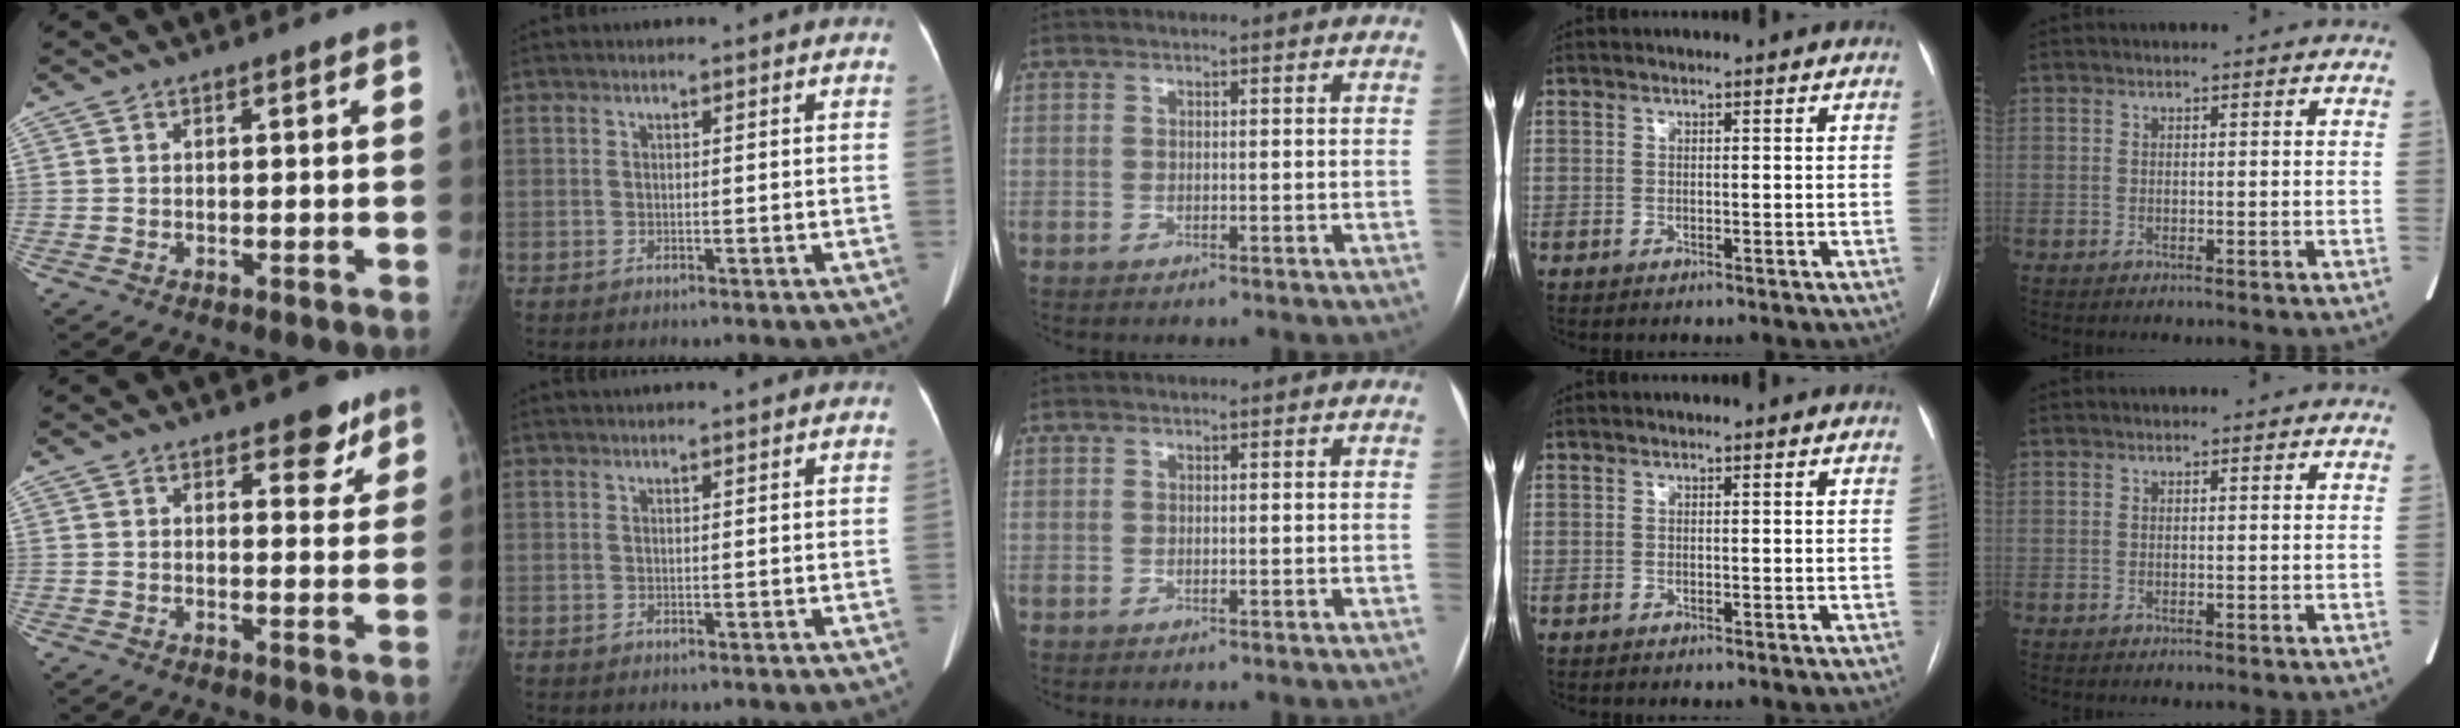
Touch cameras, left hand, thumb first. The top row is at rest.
{"thumb": {"total": 5.3, "force": [3.6, 2.7, 2.8], "torque": [-0.001, -0.019, 0.045]}, "index": {"total": 2.1, "force": [2.0, -0.1, 0.6], "torque": [-0.007, 0.026, 0.033]}}